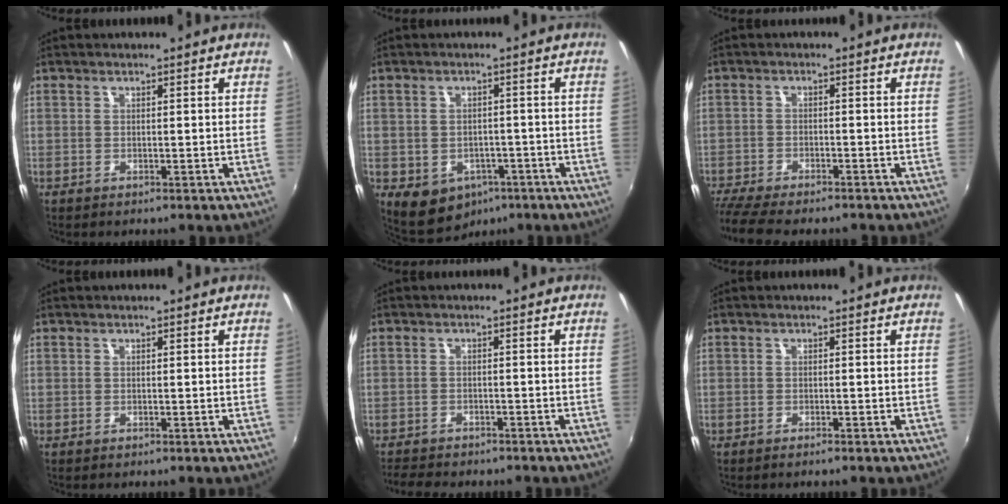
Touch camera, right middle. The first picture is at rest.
{"total": 9.2, "force": [-4.7, 6.9, 3.8], "torque": [-0.088, -0.008, -0.050]}
{"total": 10.0, "force": [-8.8, 1.9, 4.5], "torque": [-0.115, -0.041, -0.149]}
{"total": 0.0}
{"total": 6.6, "force": [-5.9, 1.9, 2.1], "torque": [-0.060, -0.017, -0.094]}
{"total": 0.8, "force": [-0.8, 0.1, 0.3], "torque": [-0.008, -0.003, -0.016]}